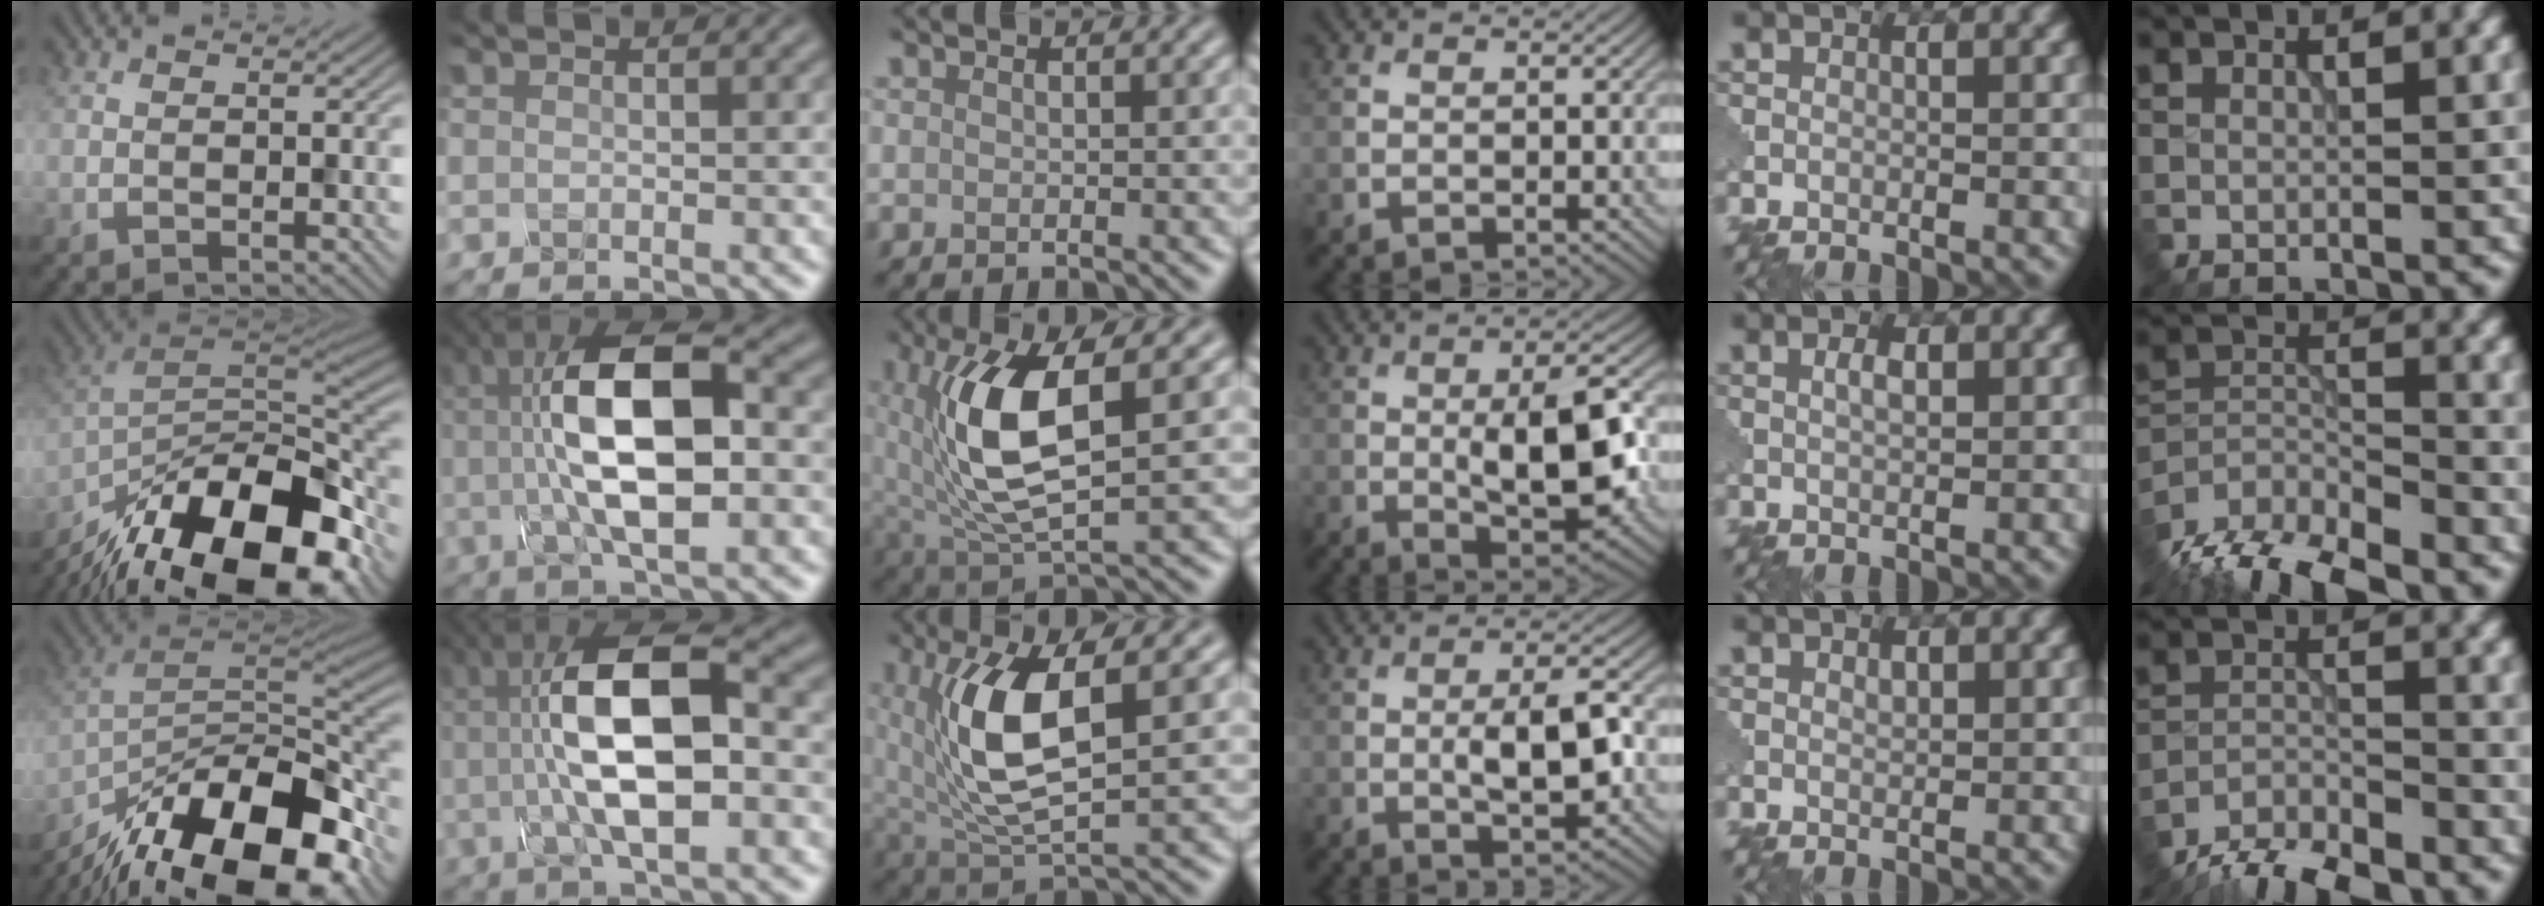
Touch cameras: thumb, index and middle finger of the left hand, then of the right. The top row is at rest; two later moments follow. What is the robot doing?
{"motion": "disassemble", "object": "glue stick"}